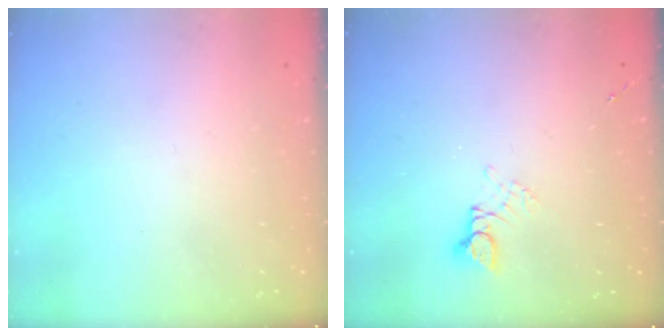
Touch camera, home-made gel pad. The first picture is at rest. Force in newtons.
{"total": 2.7, "press": 2.7, "slide": 0.2}